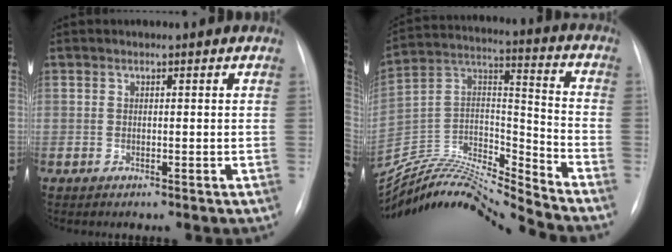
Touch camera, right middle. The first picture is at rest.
{"total": 18.4, "force": [-17.9, -1.0, 4.1], "torque": [-0.071, 0.042, -0.317]}